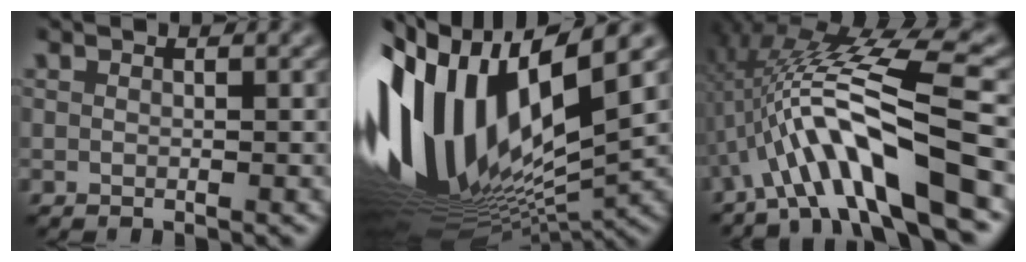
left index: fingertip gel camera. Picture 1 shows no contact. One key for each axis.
{"total": 16.5, "fx": 1.0, "fy": 7.2, "fz": 14.8, "tx": -0.313, "ty": -0.003, "tz": 0.023}
{"total": 9.7, "fx": -3.7, "fy": 1.3, "fz": 8.9, "tx": -0.148, "ty": 0.022, "tz": -0.061}